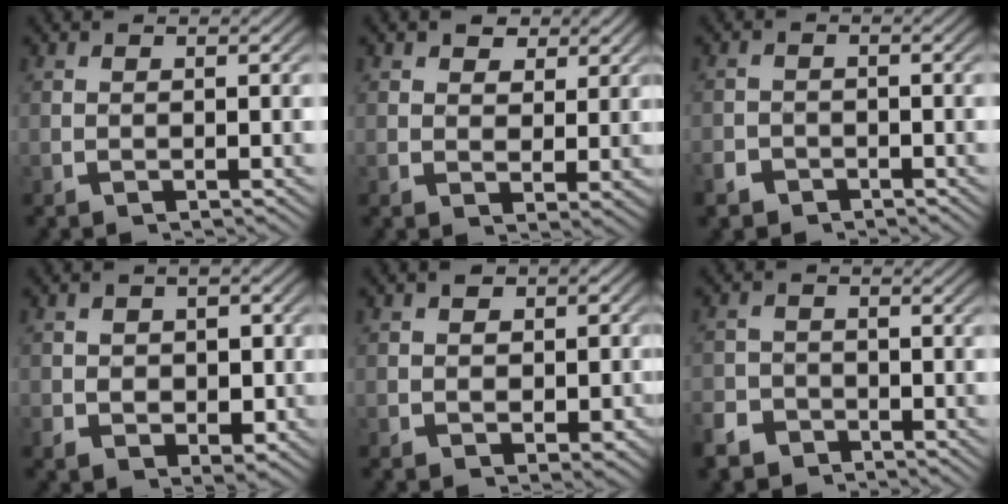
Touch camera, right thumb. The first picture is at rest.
{"total": 3.8, "force": [2.0, 2.7, 1.9], "torque": [-0.029, -0.019, 0.042]}
{"total": 2.7, "force": [-2.2, 1.5, 0.1], "torque": [0.002, -0.013, -0.038]}
{"total": 4.5, "force": [-0.5, 3.6, 2.6], "torque": [-0.050, -0.023, 0.002]}
{"total": 4.3, "force": [0.1, 3.8, 2.2], "torque": [-0.029, -0.020, 0.010]}
{"total": 4.2, "force": [-3.4, 2.4, 0.3], "torque": [0.001, -0.018, -0.058]}